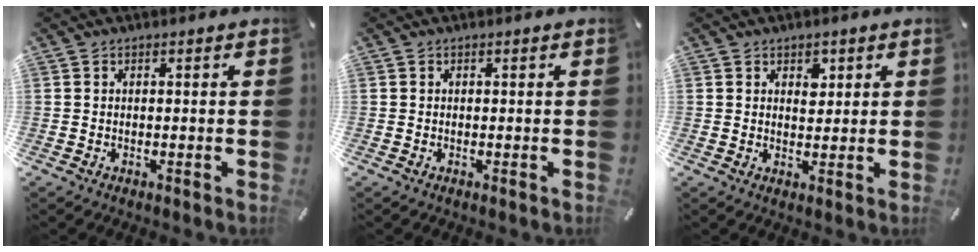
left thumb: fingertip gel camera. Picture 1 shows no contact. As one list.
[{"total": 0.0}, {"total": 3.1, "force": [1.5, 2.3, 1.4], "torque": [0.009, -0.013, 0.017]}]